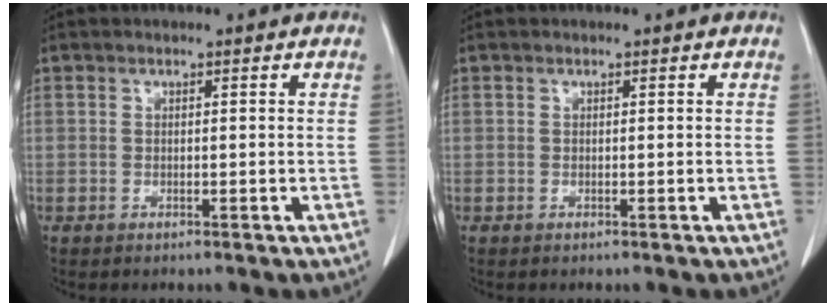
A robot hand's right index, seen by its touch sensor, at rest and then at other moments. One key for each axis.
{"total": 0.0}